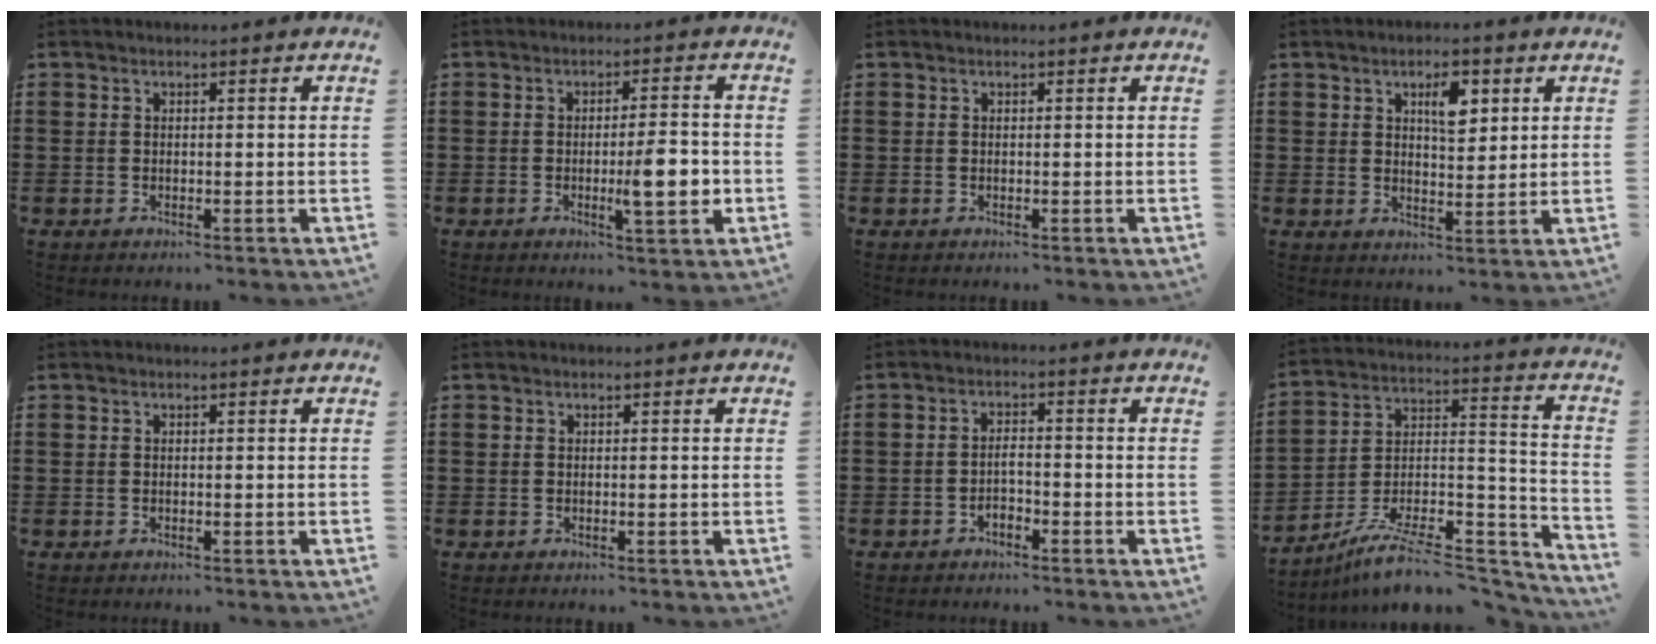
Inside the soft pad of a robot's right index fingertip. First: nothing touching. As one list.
[{"total": 7.5, "force": [-1.4, 1.4, 7.2], "torque": [-0.101, -0.008, -0.024]}, {"total": 0.0}, {"total": 4.6, "force": [2.2, 2.0, 3.6], "torque": [-0.054, 0.002, 0.031]}, {"total": 0.0}, {"total": 0.0}, {"total": 2.0, "force": [-1.2, 0.8, 1.3], "torque": [-0.029, 0.003, -0.026]}, {"total": 9.8, "force": [-7.8, 2.6, 5.4], "torque": [-0.080, 0.022, -0.148]}]